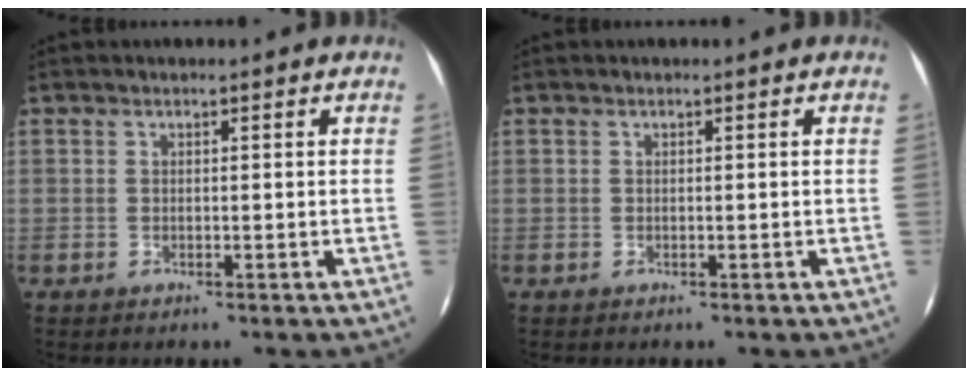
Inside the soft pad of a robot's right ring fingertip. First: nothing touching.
{"total": 0.0}